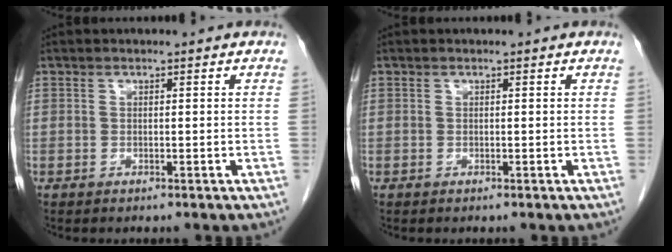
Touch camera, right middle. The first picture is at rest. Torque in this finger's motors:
{"motor_torque": [-0.38, -0.19, -0.05, -0.01]}